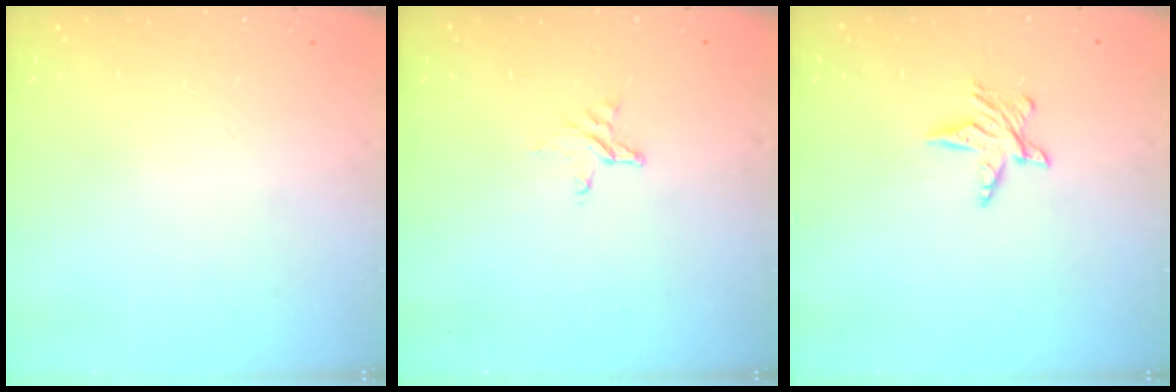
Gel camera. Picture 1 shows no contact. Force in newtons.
{"total": 3.6, "press": 3.6, "slide": 0.4}
{"total": 5.3, "press": 5.2, "slide": 0.7}